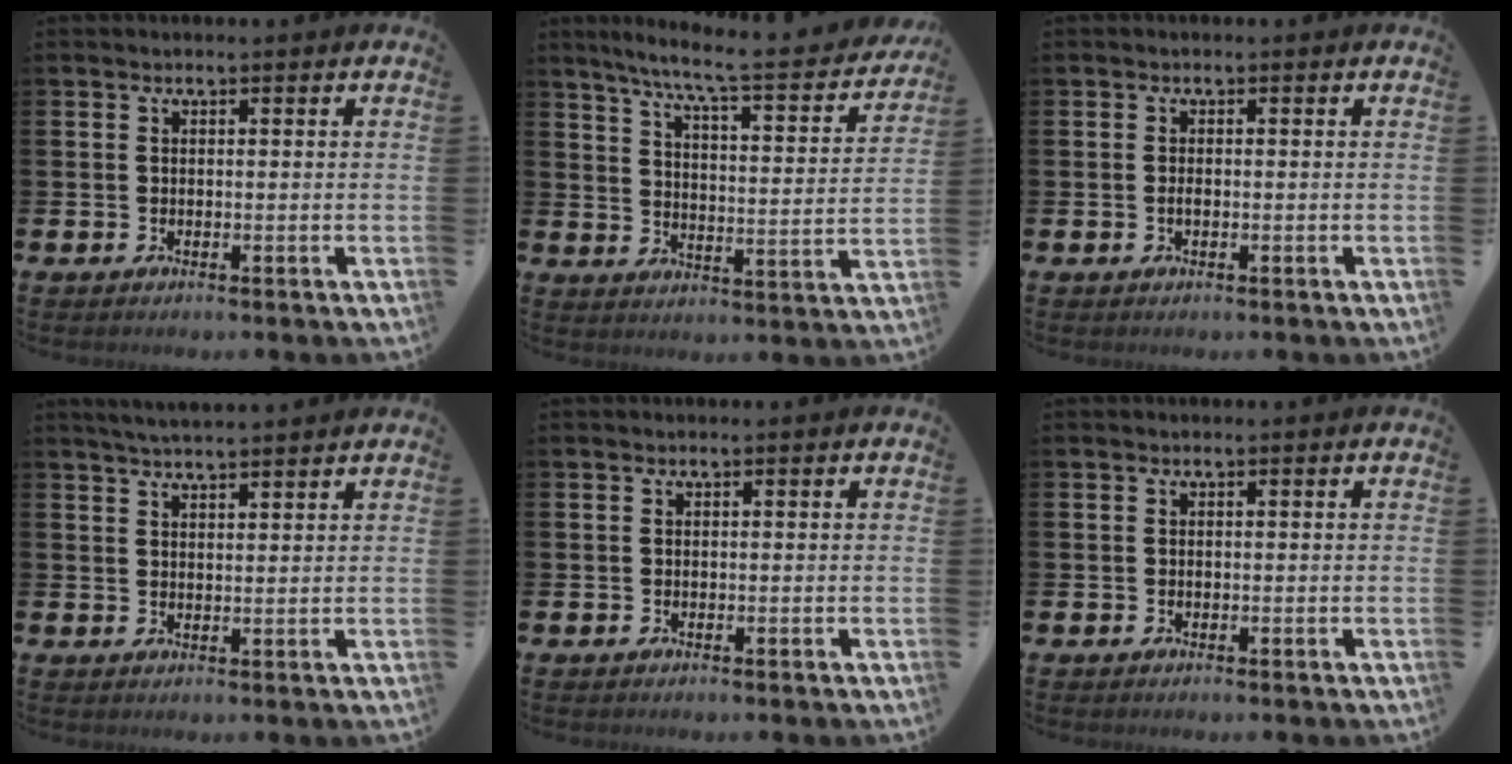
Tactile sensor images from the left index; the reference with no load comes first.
{"total": 7.6, "force": [6.5, 0.4, 3.8], "torque": [-0.094, -0.049, 0.103]}
{"total": 0.8, "force": [-0.2, 0.4, 0.7], "torque": [-0.008, -0.001, -0.006]}
{"total": 3.4, "force": [3.4, 0.0, 0.6], "torque": [-0.016, -0.012, 0.061]}
{"total": 0.0}
{"total": 0.0}